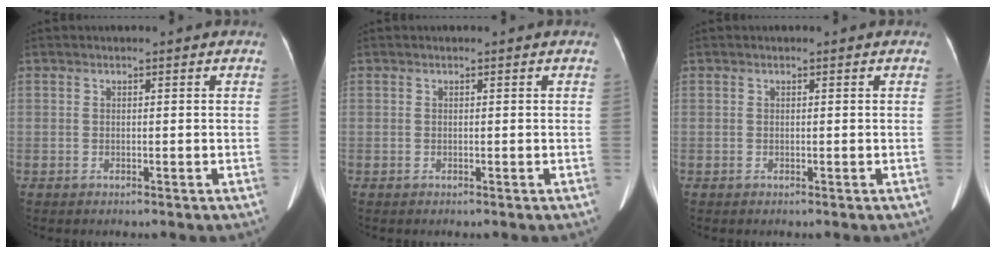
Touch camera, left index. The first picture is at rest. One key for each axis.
{"total": 0.0}
{"total": 0.0}